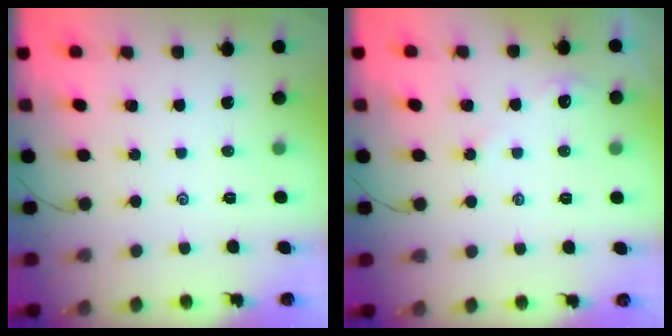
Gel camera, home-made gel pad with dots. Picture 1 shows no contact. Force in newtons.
{"total": 2.2, "press": 2.2, "slide": 0.4}